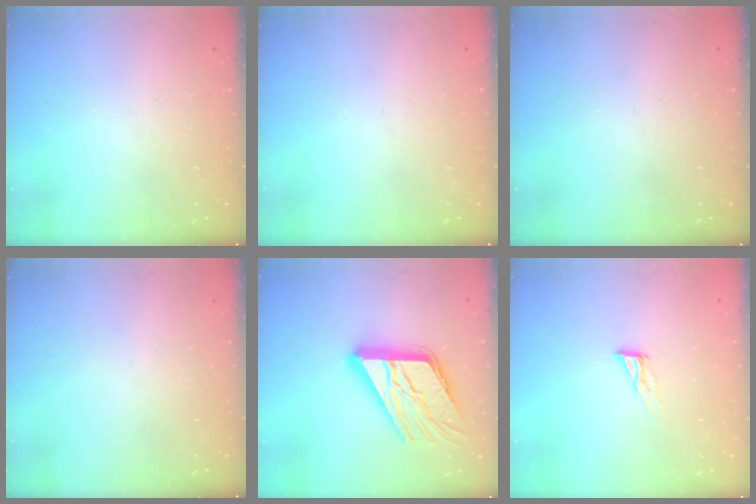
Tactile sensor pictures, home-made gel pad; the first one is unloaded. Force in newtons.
{"total": 0.0}
{"total": 0.0}
{"total": 0.0}
{"total": 19.0, "press": 18.9, "slide": 1.9}
{"total": 6.5, "press": 6.5, "slide": 0.4}